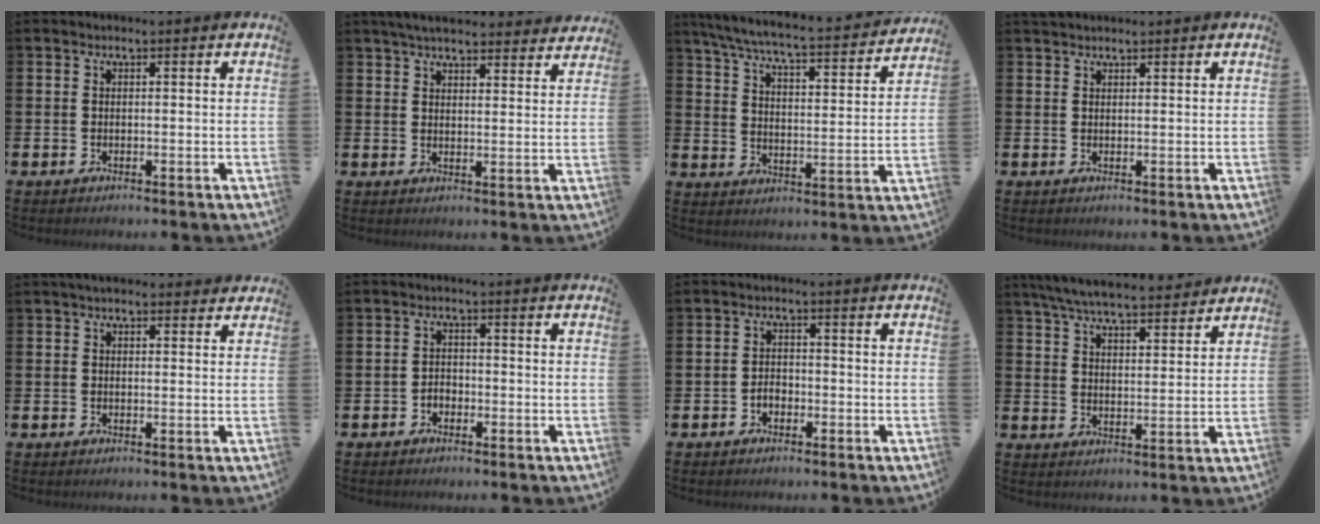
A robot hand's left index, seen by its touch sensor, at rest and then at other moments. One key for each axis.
{"total": 5.2, "fx": 4.9, "fy": 0.9, "fz": 1.3, "tx": -0.024, "ty": -0.024, "tz": 0.087}
{"total": 6.4, "fx": 5.8, "fy": 0.4, "fz": 2.8, "tx": -0.077, "ty": -0.046, "tz": 0.092}
{"total": 1.4, "fx": 1.4, "fy": 0.4, "fz": 0.2, "tx": 0.007, "ty": 0.000, "tz": 0.023}
{"total": 3.4, "fx": 3.2, "fy": 0.9, "fz": 0.8, "tx": -0.015, "ty": -0.008, "tz": 0.058}
{"total": 1.6, "fx": -1.0, "fy": 1.2, "fz": 0.4, "tx": -0.007, "ty": 0.003, "tz": -0.022}
{"total": 1.7, "fx": -0.8, "fy": 1.2, "fz": 0.8, "tx": -0.021, "ty": 0.005, "tz": -0.017}
{"total": 6.9, "fx": 6.6, "fy": 0.9, "fz": 1.9, "tx": -0.053, "ty": -0.033, "tz": 0.118}